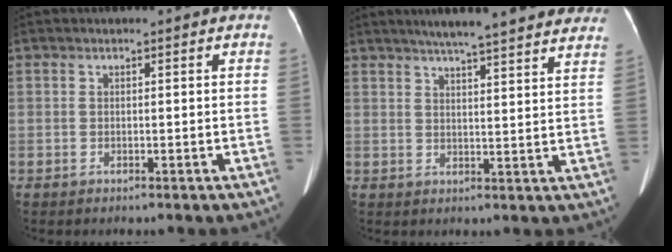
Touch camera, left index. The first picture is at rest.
{"total": 19.4, "force": [16.7, 2.0, 9.6], "torque": [-0.133, 0.013, 0.204]}